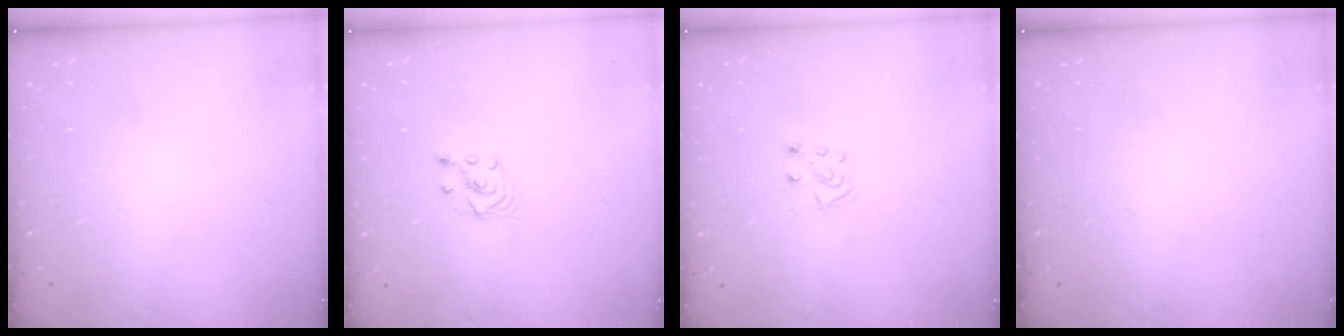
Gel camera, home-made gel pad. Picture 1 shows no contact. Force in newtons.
{"total": 2.9, "press": 2.7, "slide": 1.0}
{"total": 5.0, "press": 4.9, "slide": 0.4}
{"total": 0.0}